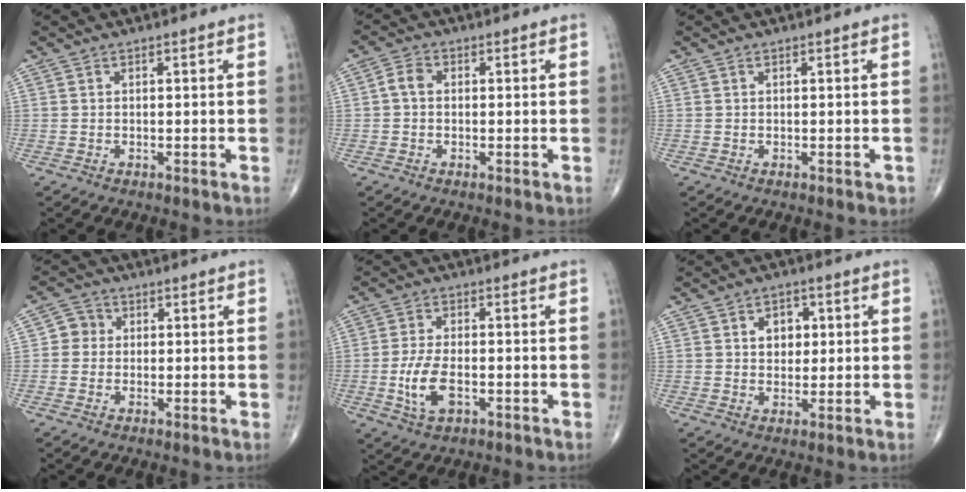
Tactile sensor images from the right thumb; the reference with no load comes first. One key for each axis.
{"total": 2.8, "fx": 0.0, "fy": 2.1, "fz": 1.9, "tx": -0.034, "ty": 0.009, "tz": -0.006}
{"total": 0.6, "fx": 0.0, "fy": 0.4, "fz": 0.4, "tx": -0.003, "ty": 0.003, "tz": 0.002}
{"total": 3.5, "fx": 0.1, "fy": 3.3, "fz": 1.1, "tx": 0.003, "ty": 0.008, "tz": -0.007}
{"total": 7.4, "fx": -2.0, "fy": 3.7, "fz": 6.1, "tx": -0.127, "ty": 0.006, "tz": -0.034}
{"total": 5.2, "fx": 1.3, "fy": 3.9, "fz": 3.2, "tx": -0.018, "ty": -0.003, "tz": 0.017}